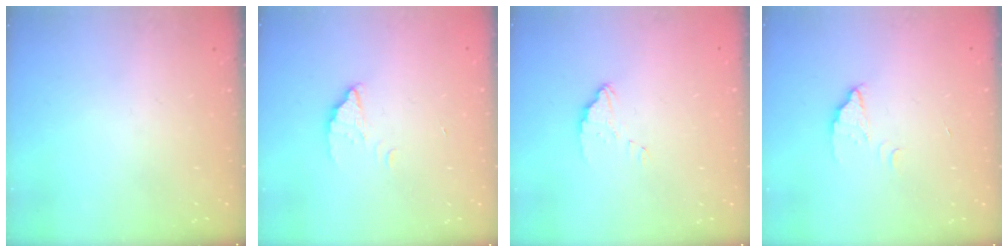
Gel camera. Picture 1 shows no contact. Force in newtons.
{"total": 1.7, "press": 1.7, "slide": 0.1}
{"total": 2.5, "press": 2.5, "slide": 0.2}
{"total": 2.7, "press": 2.6, "slide": 0.4}